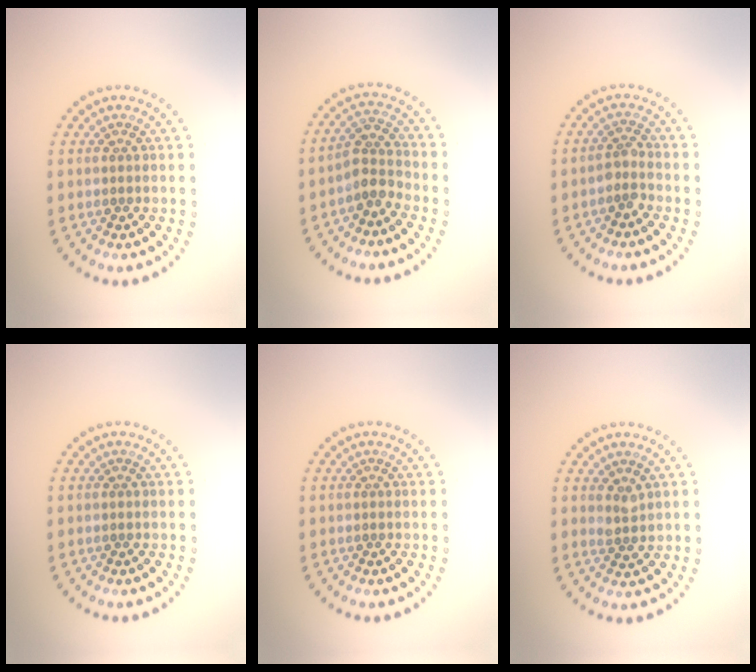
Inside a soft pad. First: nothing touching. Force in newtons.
{"total": 2.5, "press": 2.0, "slide": 1.5}
{"total": 1.7, "press": 1.3, "slide": 1.1}
{"total": 0.0}
{"total": 0.0}
{"total": 1.3, "press": 1.1, "slide": 0.7}